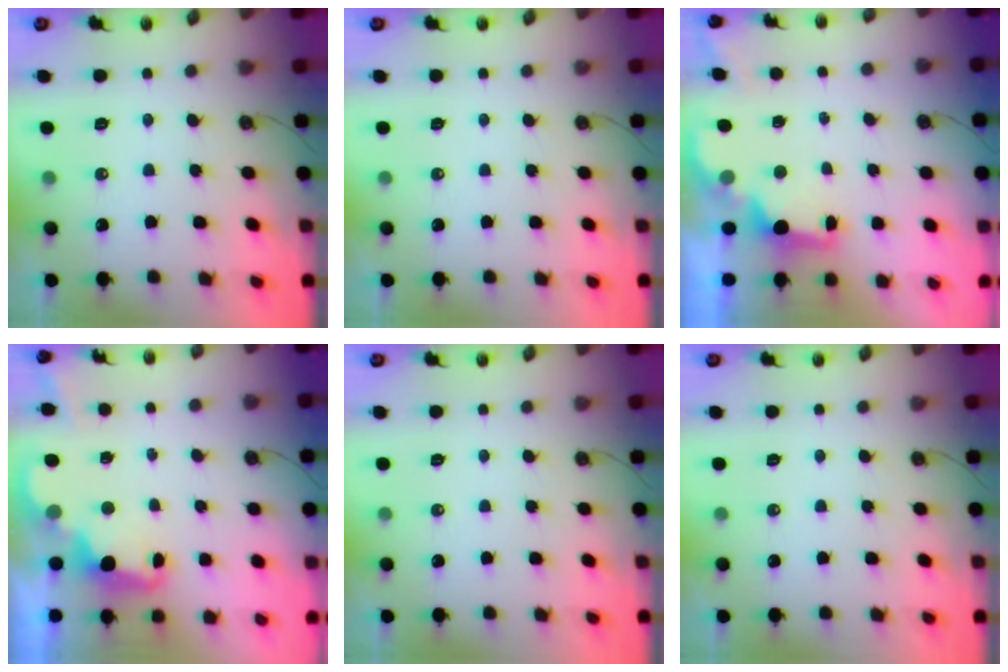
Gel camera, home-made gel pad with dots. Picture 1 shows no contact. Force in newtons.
{"total": 0.0}
{"total": 2.1, "press": 1.9, "slide": 0.8}
{"total": 2.5, "press": 2.4, "slide": 0.6}
{"total": 0.0}
{"total": 0.0}